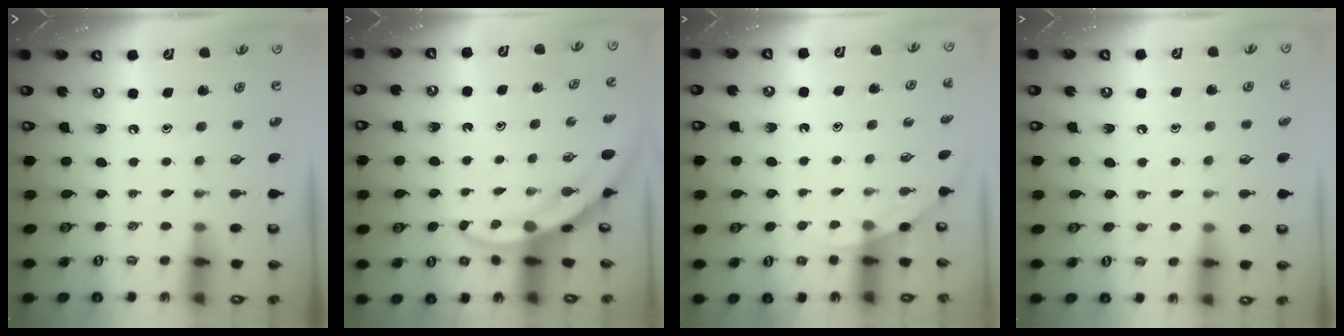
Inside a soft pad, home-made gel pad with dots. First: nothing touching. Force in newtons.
{"total": 3.1, "press": 3.1, "slide": 0.3}
{"total": 2.6, "press": 2.6, "slide": 0.1}
{"total": 4.8, "press": 4.7, "slide": 1.0}